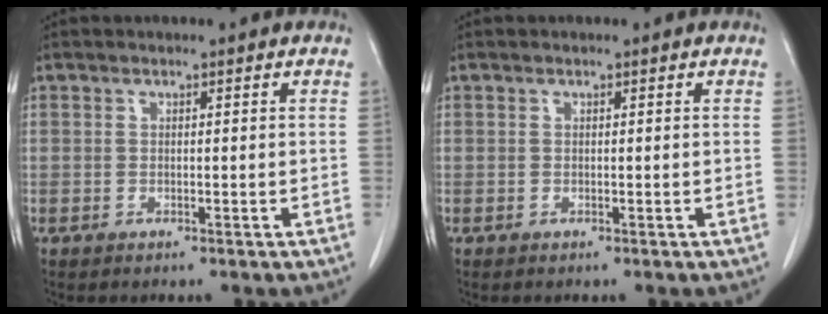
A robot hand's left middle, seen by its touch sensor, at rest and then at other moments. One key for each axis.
{"total": 0.0}